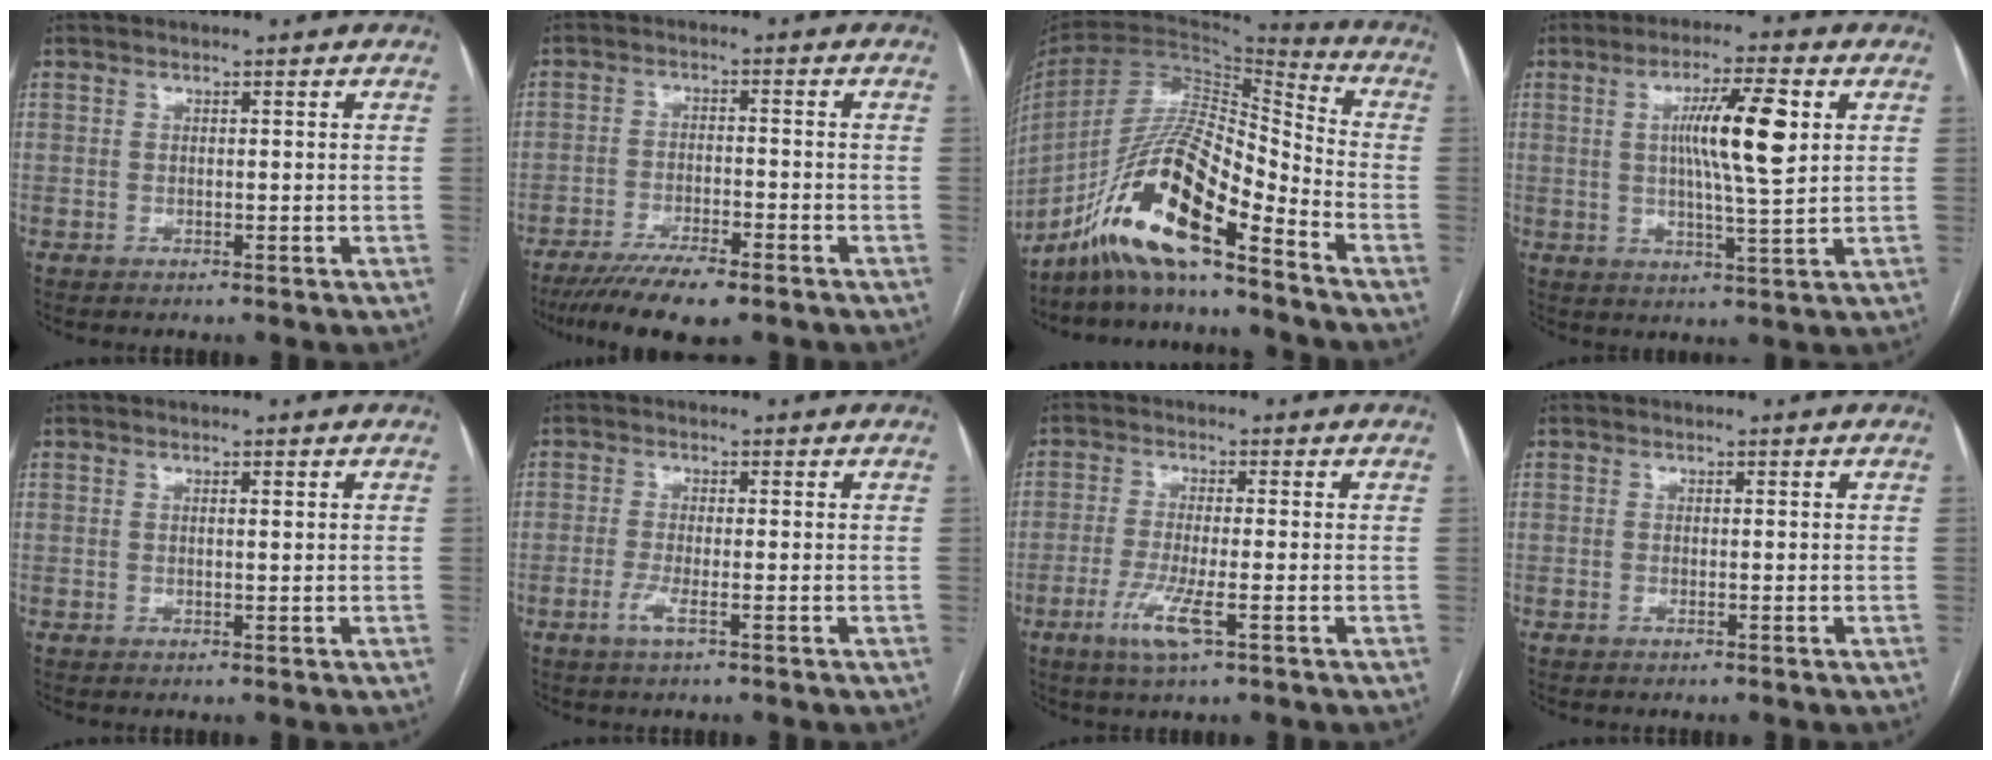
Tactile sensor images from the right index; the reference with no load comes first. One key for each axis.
{"total": 9.7, "fx": -7.4, "fy": 1.4, "fz": 6.1, "tx": -0.099, "ty": -0.020, "tz": -0.121}
{"total": 16.2, "fx": -11.1, "fy": 1.7, "fz": 11.6, "tx": -0.221, "ty": 0.004, "tz": -0.204}
{"total": 9.8, "fx": 2.2, "fy": 0.3, "fz": 9.5, "tx": -0.164, "ty": 0.002, "tz": 0.037}
{"total": 0.6, "fx": 0.3, "fy": -0.1, "fz": 0.5, "tx": -0.010, "ty": 0.000, "tz": 0.004}
{"total": 2.5, "fx": -1.1, "fy": 0.2, "fz": 2.2, "tx": -0.046, "ty": -0.004, "tz": -0.023}
{"total": 5.8, "fx": -2.5, "fy": 0.4, "fz": 5.2, "tx": -0.107, "ty": -0.013, "tz": -0.048}
{"total": 0.0}